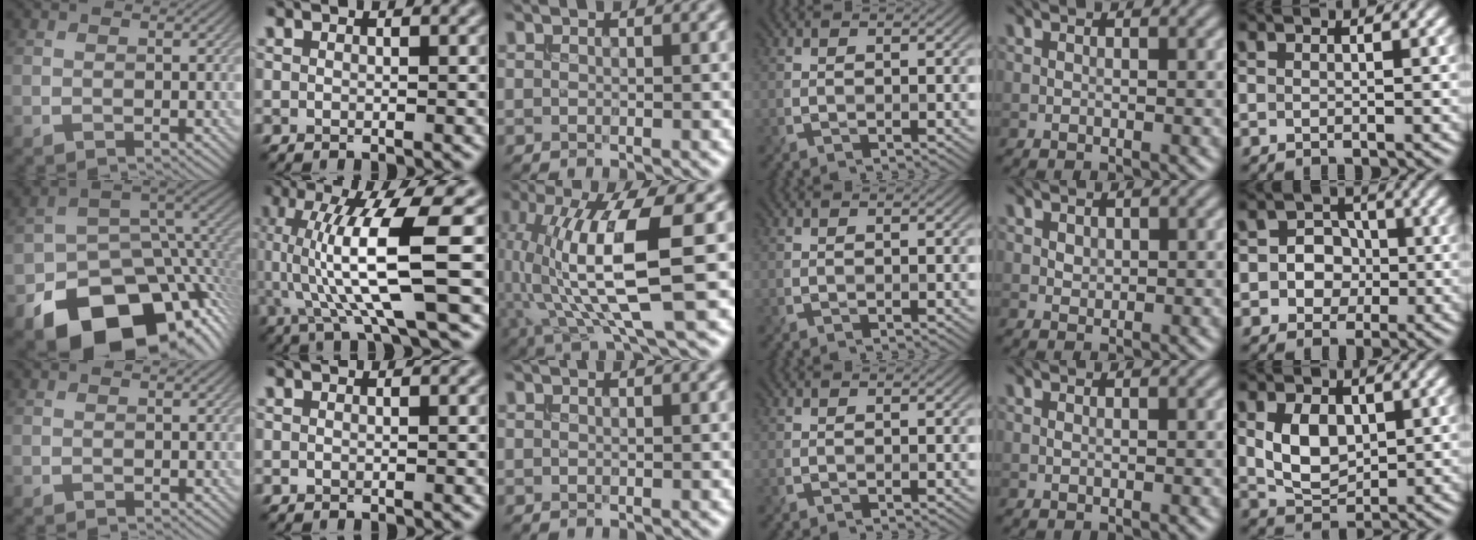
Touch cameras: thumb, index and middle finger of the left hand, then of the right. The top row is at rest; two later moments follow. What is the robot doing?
{"motion": "insert", "object": "drawer"}